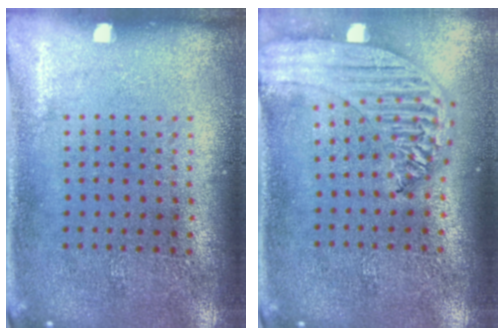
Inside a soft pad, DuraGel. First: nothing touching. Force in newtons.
{"total": 2.0, "press": 1.9, "slide": 0.7}